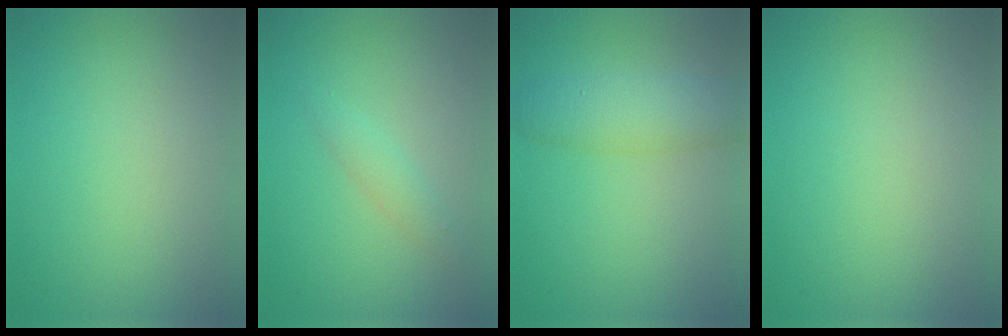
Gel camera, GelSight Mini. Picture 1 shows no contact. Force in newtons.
{"total": 1.5, "press": 1.5, "slide": 0.0}
{"total": 4.4, "press": 4.4, "slide": 0.1}
{"total": 0.0}